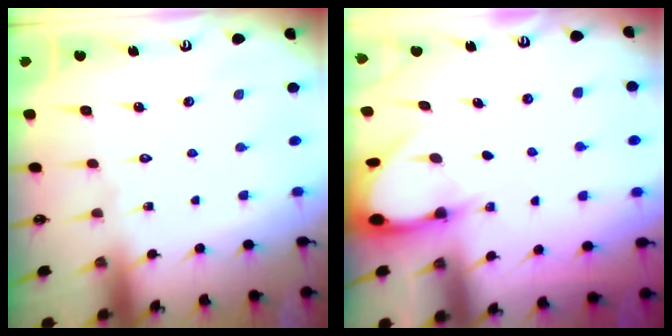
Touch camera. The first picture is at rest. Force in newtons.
{"total": 3.0, "press": 3.0, "slide": 0.3}